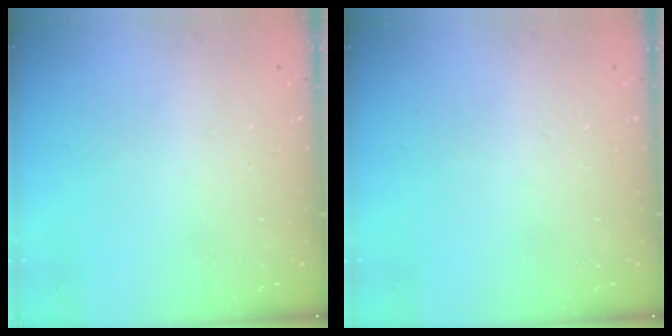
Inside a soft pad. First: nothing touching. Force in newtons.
{"total": 0.0}